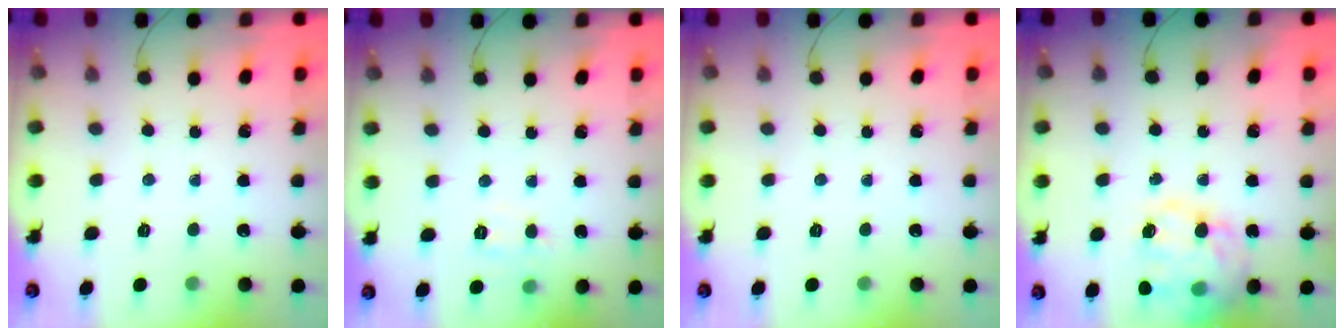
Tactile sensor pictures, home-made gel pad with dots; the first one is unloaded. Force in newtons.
{"total": 5.3, "press": 5.2, "slide": 1.1}
{"total": 0.0}
{"total": 20.6, "press": 20.3, "slide": 3.5}